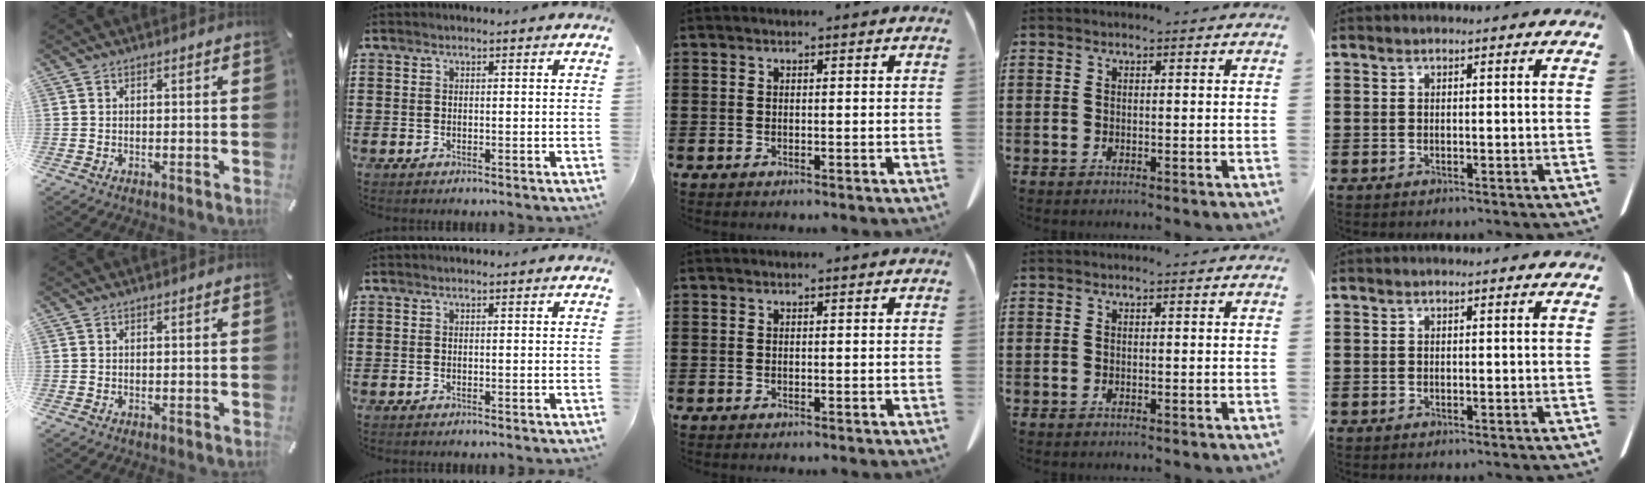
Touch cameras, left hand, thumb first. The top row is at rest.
{}